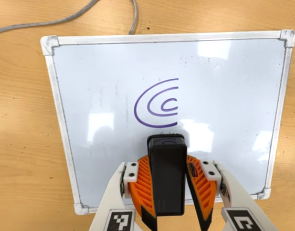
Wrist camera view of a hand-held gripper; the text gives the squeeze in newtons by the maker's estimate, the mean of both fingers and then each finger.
{"total": 9.2, "left": 8.5, "right": 10.0}